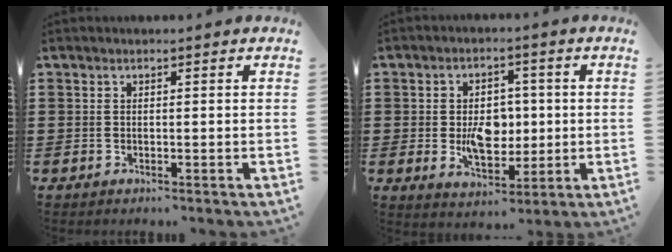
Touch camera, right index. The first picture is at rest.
{"total": 7.0, "force": [-0.1, 4.6, 5.3], "torque": [-0.072, -0.001, -0.007]}